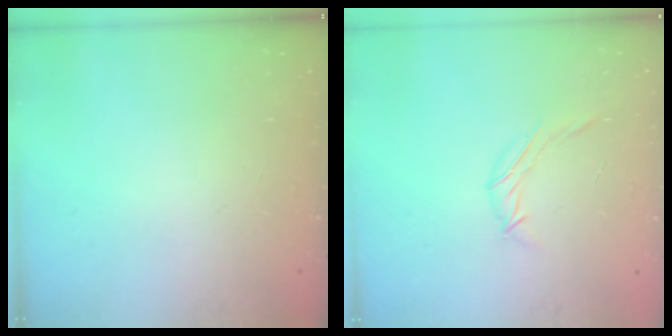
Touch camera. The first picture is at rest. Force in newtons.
{"total": 6.1, "press": 5.9, "slide": 1.4}